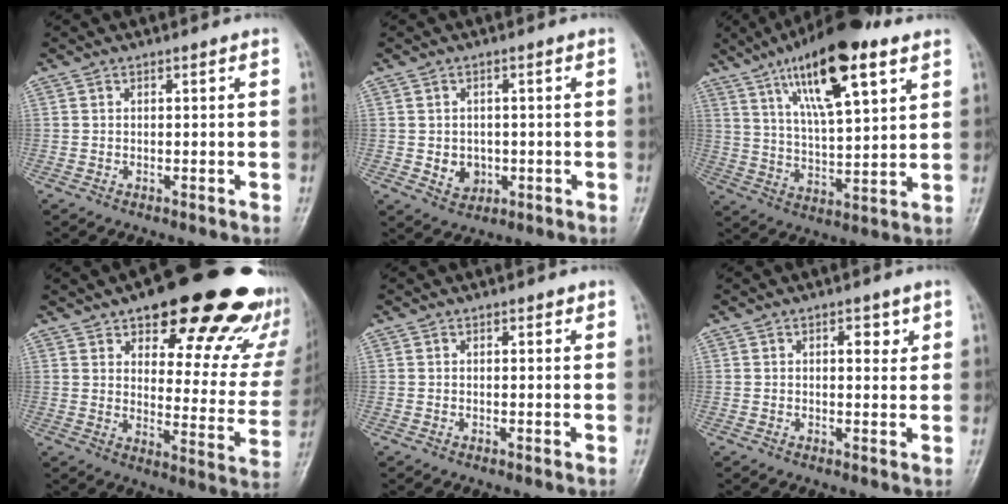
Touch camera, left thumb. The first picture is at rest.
{"total": 4.2, "force": [-0.6, 3.6, 2.0], "torque": [-0.015, 0.001, -0.001]}
{"total": 18.6, "force": [9.9, 5.6, 14.7], "torque": [-0.224, -0.028, 0.170]}
{"total": 28.3, "force": [18.7, 10.7, 18.3], "torque": [-0.198, -0.072, 0.242]}
{"total": 0.8, "force": [0.6, 0.5, 0.3], "torque": [0.004, -0.002, 0.003]}
{"total": 3.1, "force": [1.4, 1.7, 2.2], "torque": [-0.014, -0.004, 0.017]}